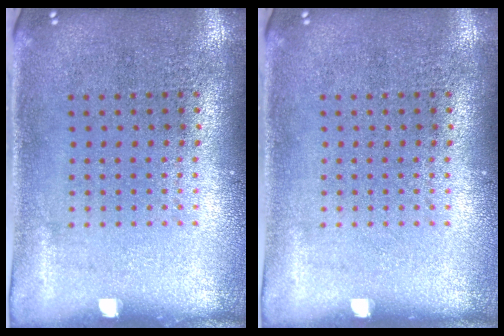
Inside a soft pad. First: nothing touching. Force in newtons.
{"total": 0.0}